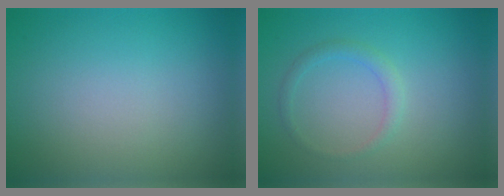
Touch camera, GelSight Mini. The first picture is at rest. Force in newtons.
{"total": 1.2, "press": 1.2, "slide": 0.0}